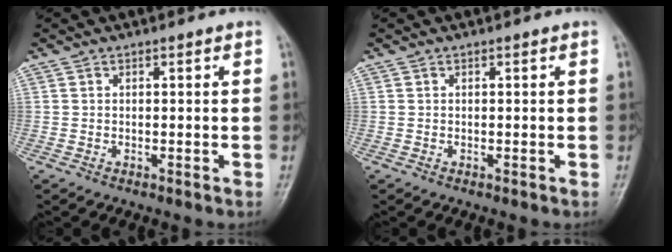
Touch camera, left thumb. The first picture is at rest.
{"total": 0.0}